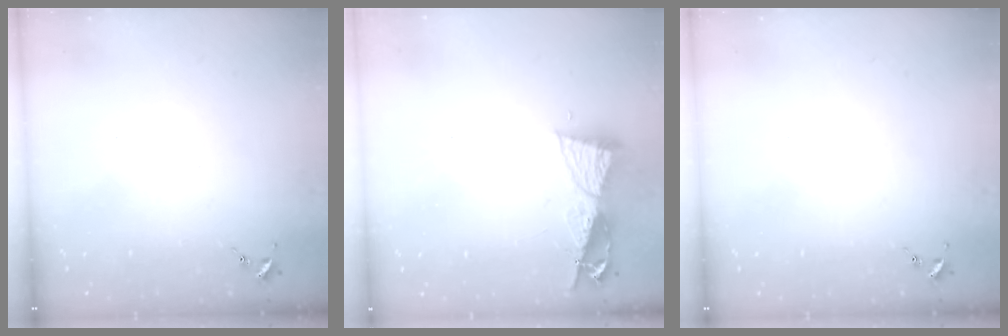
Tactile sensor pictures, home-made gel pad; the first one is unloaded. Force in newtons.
{"total": 8.7, "press": 8.6, "slide": 1.0}
{"total": 0.0}